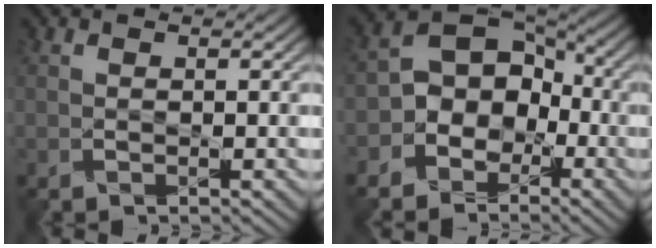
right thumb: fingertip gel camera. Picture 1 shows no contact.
{"total": 8.1, "force": [-2.9, 6.4, 4.1], "torque": [-0.074, -0.004, -0.070]}